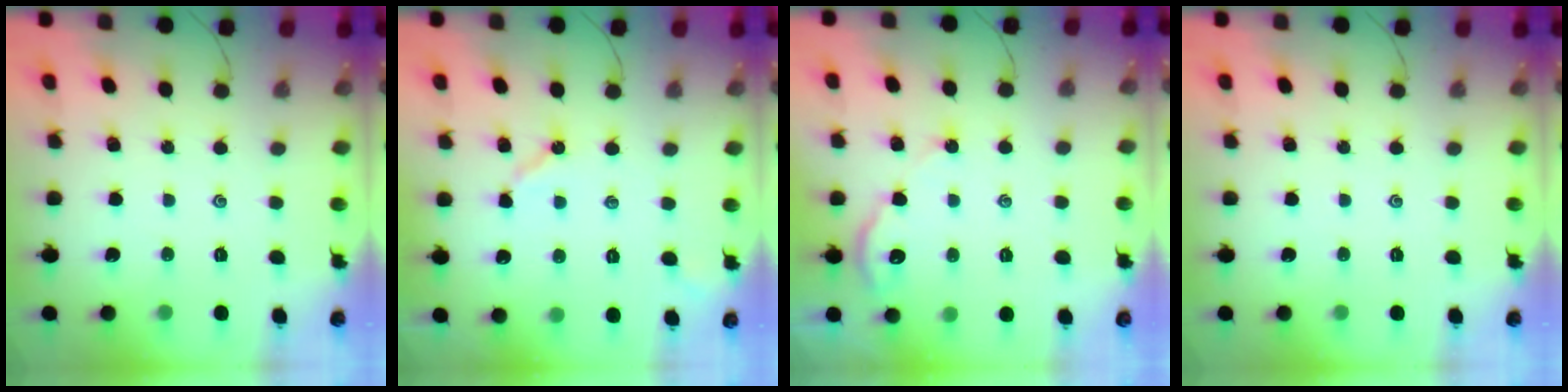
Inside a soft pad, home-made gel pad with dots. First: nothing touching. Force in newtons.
{"total": 4.0, "press": 4.0, "slide": 0.5}
{"total": 3.8, "press": 3.7, "slide": 0.4}
{"total": 0.0}